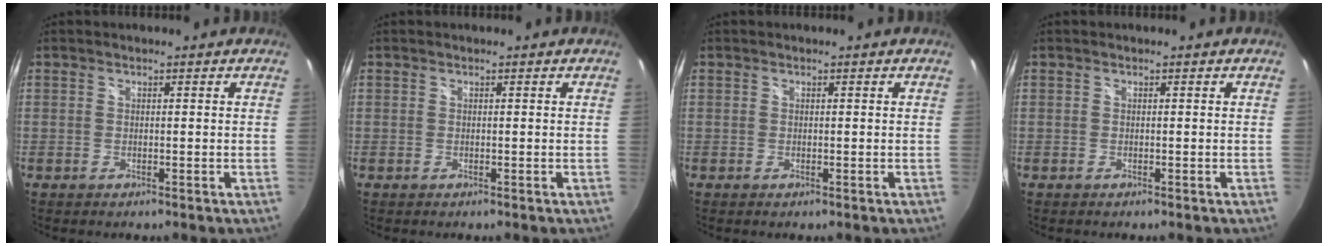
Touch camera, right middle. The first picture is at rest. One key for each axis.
{"total": 0.0}
{"total": 0.0}
{"total": 0.0}